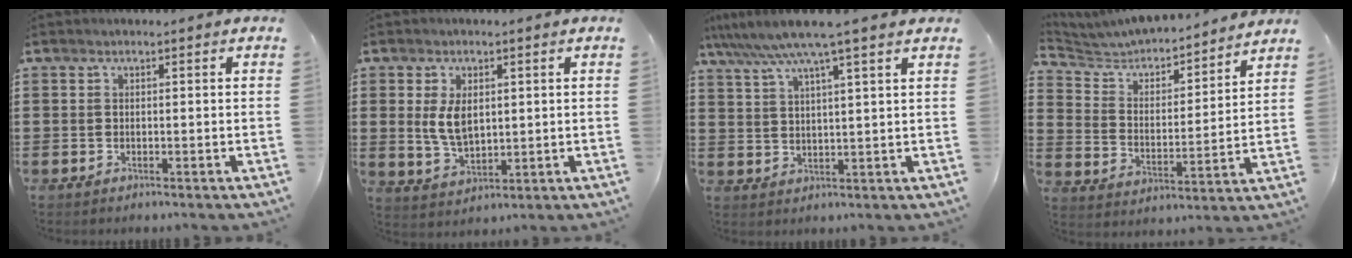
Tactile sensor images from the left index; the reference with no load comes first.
{"total": 5.4, "force": [1.1, 3.3, 4.2], "torque": [-0.096, 0.000, 0.014]}
{"total": 6.9, "force": [5.3, -0.3, 4.3], "torque": [-0.100, -0.019, 0.091]}
{"total": 4.6, "force": [4.5, 0.8, 0.6], "torque": [-0.040, -0.036, 0.069]}